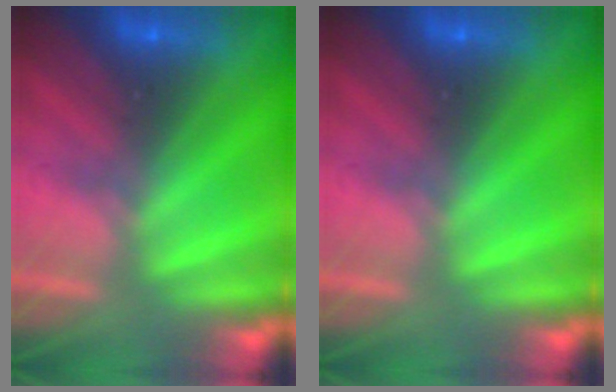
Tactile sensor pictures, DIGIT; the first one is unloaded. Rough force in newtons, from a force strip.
{"total": 0.0}